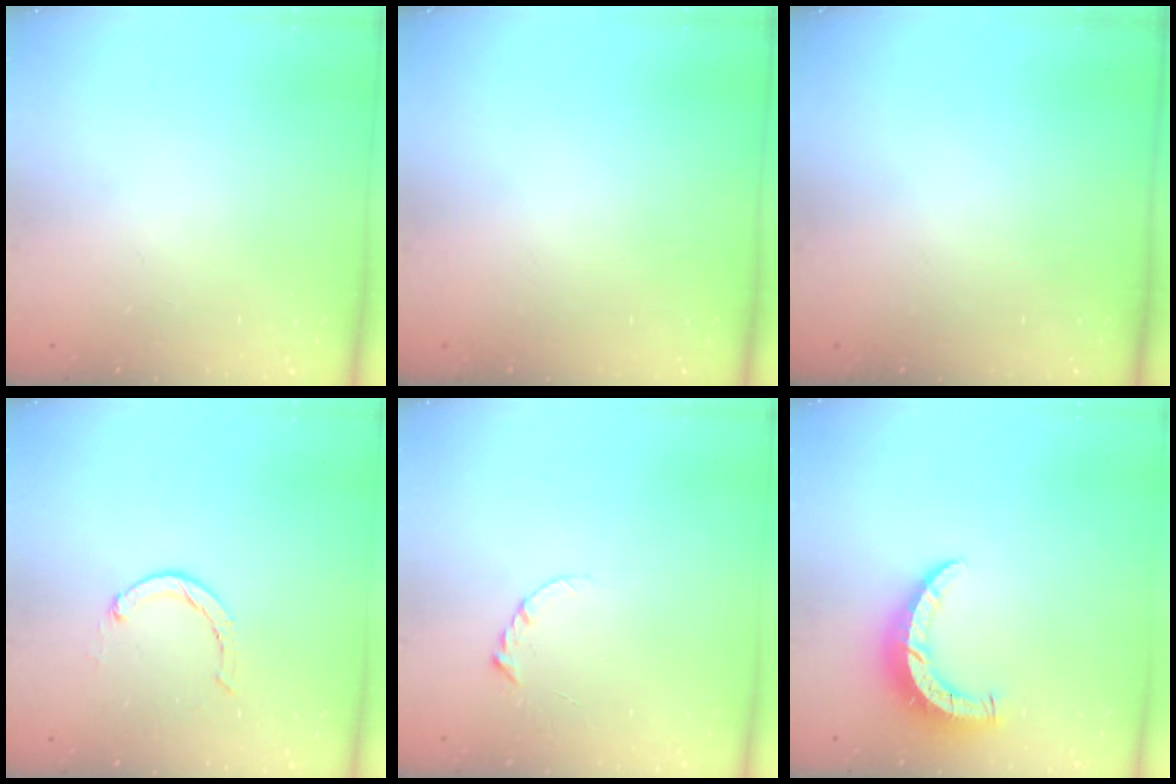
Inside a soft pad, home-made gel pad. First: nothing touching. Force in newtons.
{"total": 0.0}
{"total": 0.0}
{"total": 1.7, "press": 1.6, "slide": 0.3}
{"total": 3.2, "press": 3.2, "slide": 0.3}
{"total": 7.8, "press": 7.8, "slide": 0.6}